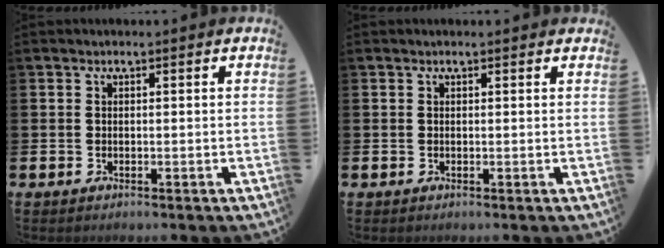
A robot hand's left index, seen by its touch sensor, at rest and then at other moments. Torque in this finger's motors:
{"motor_torque": [0.57, -0.73, 0.15, 0.00]}